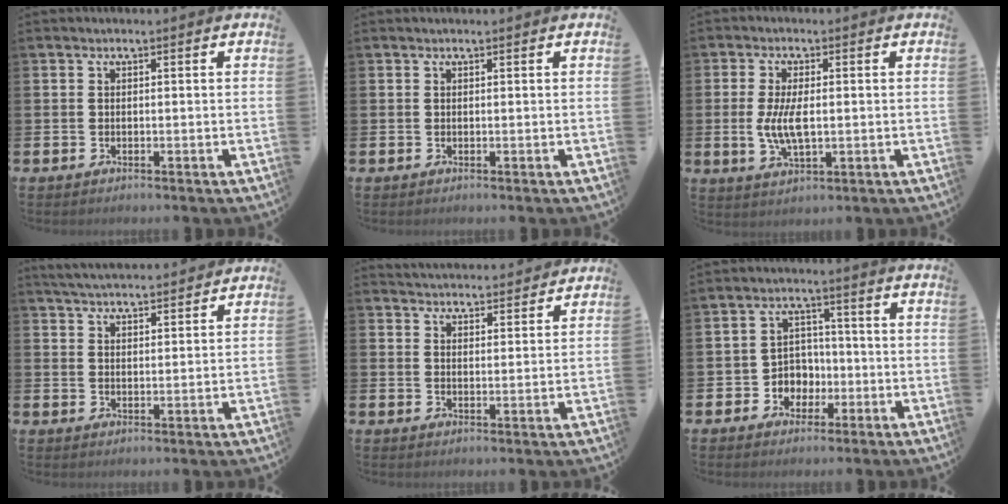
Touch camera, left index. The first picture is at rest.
{"total": 0.0}
{"total": 5.4, "force": [0.1, 2.3, 4.9], "torque": [-0.104, 0.000, -0.003]}
{"total": 4.3, "force": [4.3, 0.2, 0.2], "torque": [-0.016, -0.023, 0.078]}
{"total": 4.2, "force": [4.1, 0.4, -0.4], "torque": [-0.005, -0.028, 0.074]}
{"total": 4.2, "force": [-1.0, 4.0, 0.9], "torque": [-0.029, 0.002, -0.026]}